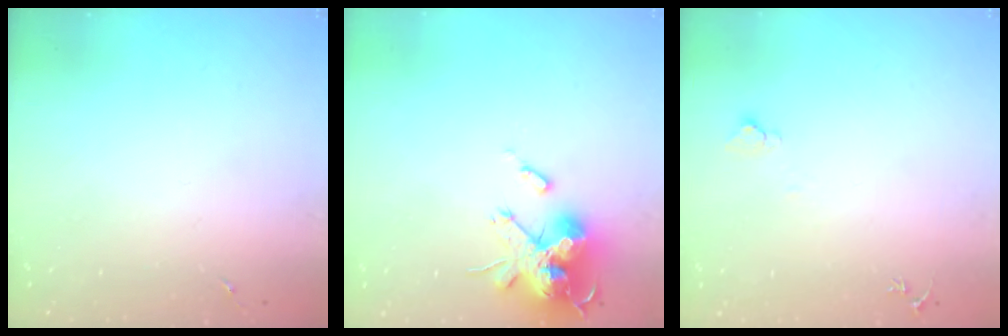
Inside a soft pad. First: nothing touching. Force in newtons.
{"total": 19.6, "press": 19.6, "slide": 0.1}
{"total": 4.4, "press": 4.4, "slide": 0.4}